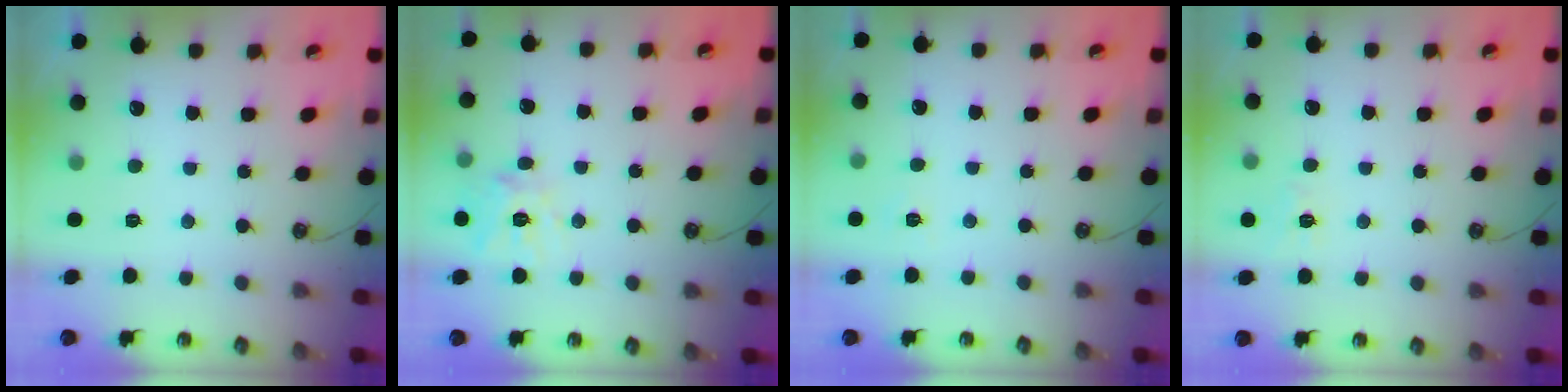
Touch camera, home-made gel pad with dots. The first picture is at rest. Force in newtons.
{"total": 11.4, "press": 11.3, "slide": 0.9}
{"total": 2.6, "press": 2.6, "slide": 0.3}
{"total": 7.0, "press": 7.0, "slide": 0.5}